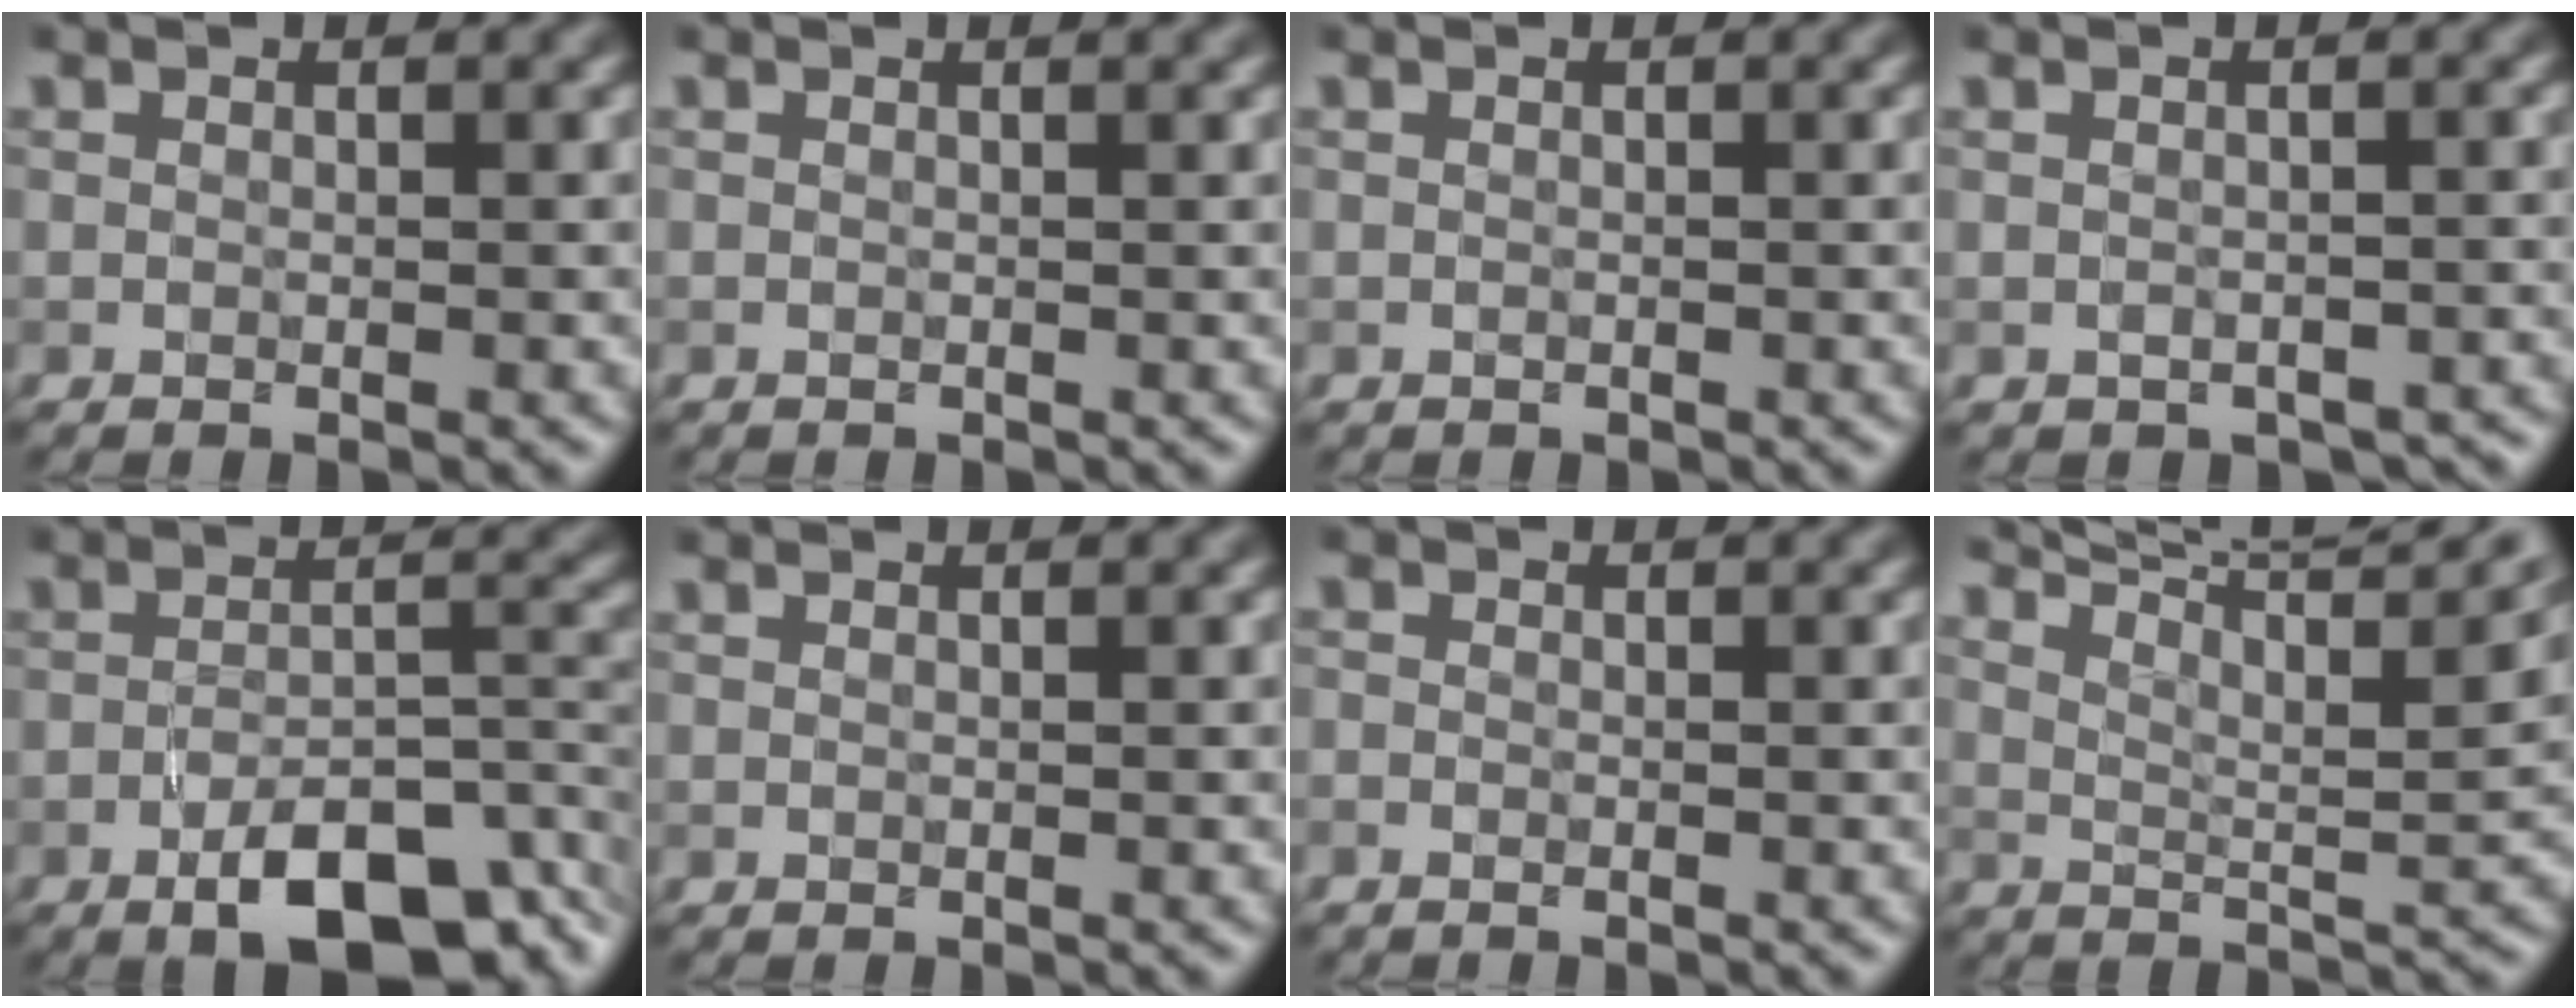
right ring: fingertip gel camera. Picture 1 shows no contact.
{"total": 0.5, "force": [0.4, 0.1, 0.3], "torque": [-0.002, 0.002, 0.004]}
{"total": 0.0}
{"total": 2.3, "force": [-1.6, 1.5, 0.8], "torque": [-0.003, -0.012, -0.017]}
{"total": 8.3, "force": [-4.7, 3.0, 6.2], "torque": [-0.094, 0.004, -0.076]}
{"total": 0.0}
{"total": 0.9, "force": [-0.7, 0.5, 0.3], "torque": [-0.003, -0.002, -0.016]}
{"total": 13.2, "force": [10.8, 2.9, 7.0], "torque": [-0.105, 0.016, 0.130]}